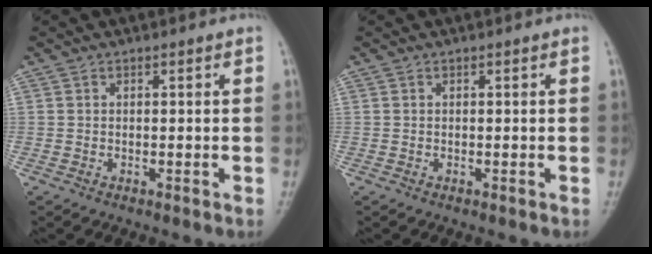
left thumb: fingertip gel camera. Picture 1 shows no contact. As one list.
[{"total": 0.0}]